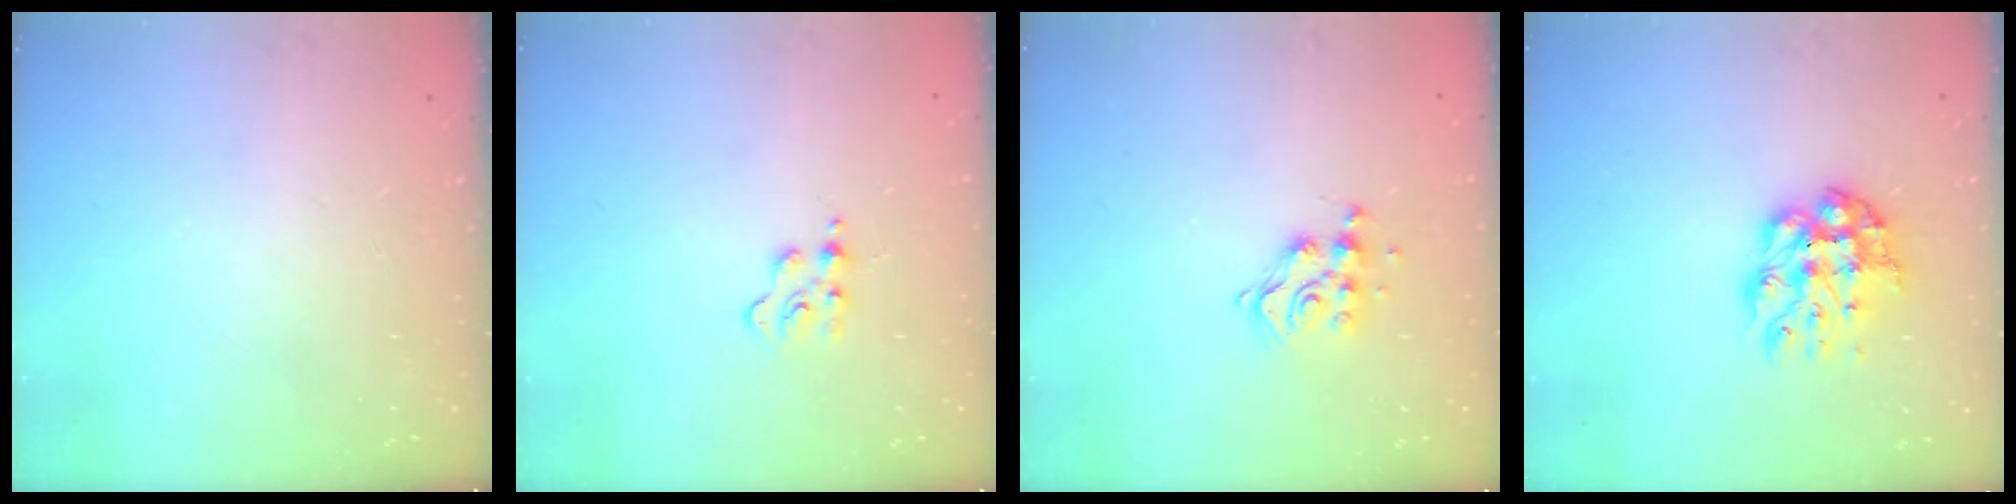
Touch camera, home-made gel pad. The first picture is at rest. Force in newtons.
{"total": 2.8, "press": 2.8, "slide": 0.3}
{"total": 9.6, "press": 9.6, "slide": 0.8}
{"total": 10.5, "press": 10.5, "slide": 0.8}